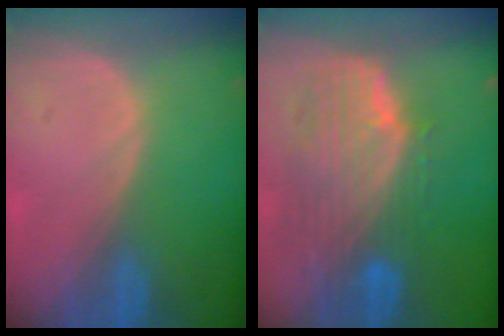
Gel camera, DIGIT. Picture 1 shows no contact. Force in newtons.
{"total": 10.0, "press": 8.9, "slide": 4.6}